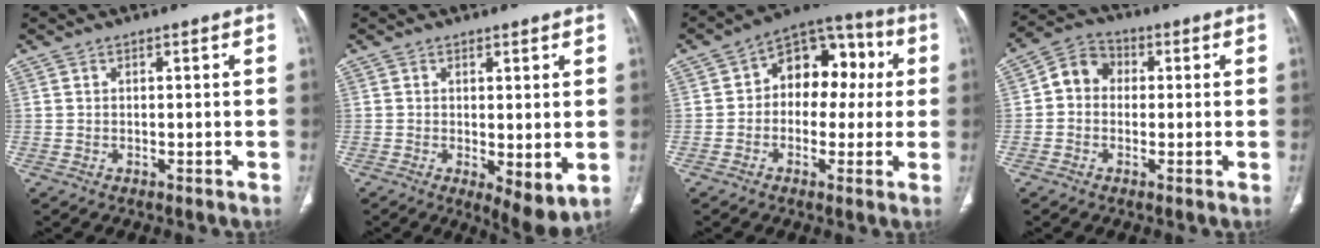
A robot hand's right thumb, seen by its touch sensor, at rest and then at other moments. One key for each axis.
{"total": 6.1, "fx": -0.6, "fy": 2.3, "fz": 5.7, "tx": -0.085, "ty": -0.022, "tz": -0.004}
{"total": 13.0, "fx": 1.3, "fy": 9.2, "fz": 9.1, "tx": -0.074, "ty": 0.040, "tz": 0.005}
{"total": 6.4, "fx": 0.1, "fy": 5.4, "fz": 3.3, "tx": -0.037, "ty": 0.021, "tz": -0.013}